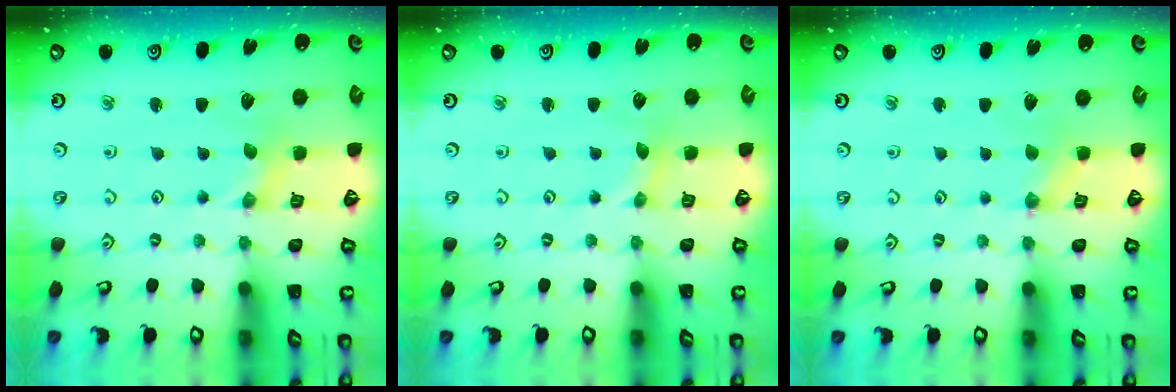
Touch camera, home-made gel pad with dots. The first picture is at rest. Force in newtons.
{"total": 1.7, "press": 1.6, "slide": 0.2}
{"total": 2.0, "press": 2.0, "slide": 0.3}